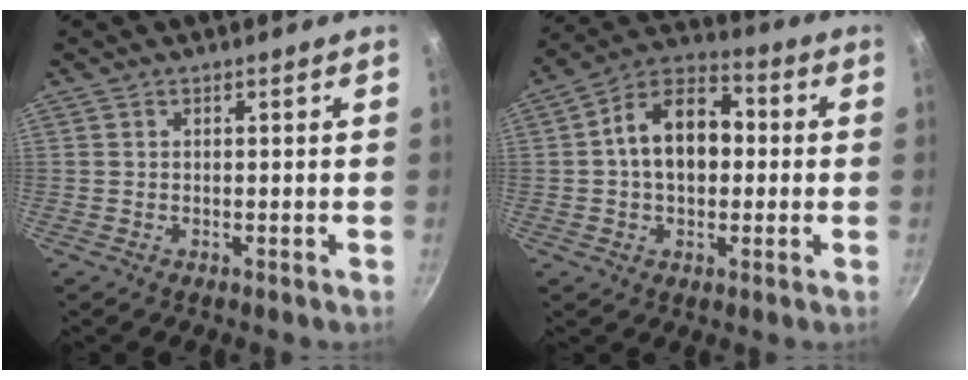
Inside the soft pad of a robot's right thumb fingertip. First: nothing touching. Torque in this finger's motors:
{"motor_torque": [-0.49, 0.75, 1.18, -0.32, 0.09]}